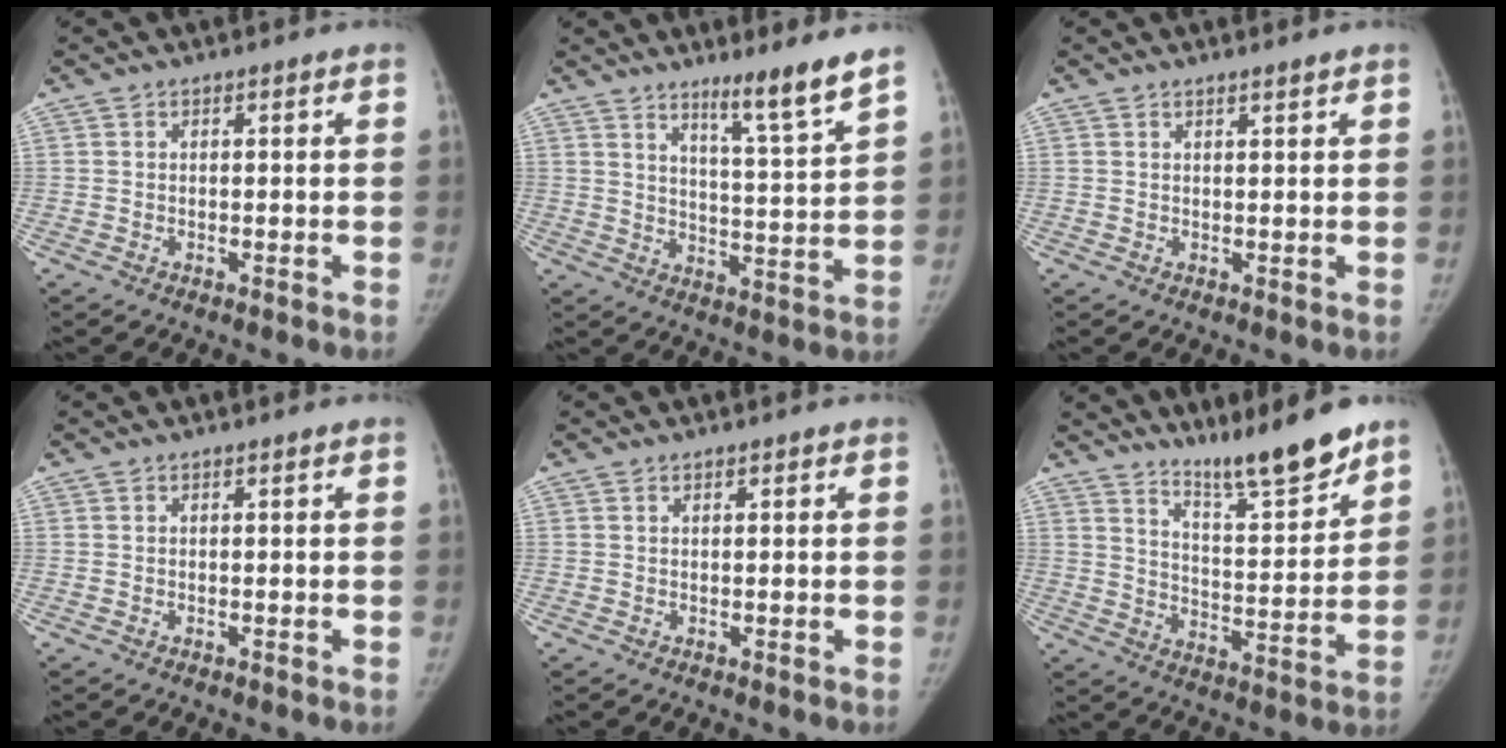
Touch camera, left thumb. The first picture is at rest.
{"total": 9.1, "force": [6.9, -0.4, 5.9], "torque": [-0.088, -0.062, 0.111]}
{"total": 1.0, "force": [0.9, -0.1, 0.5], "torque": [-0.009, -0.007, 0.016]}
{"total": 0.0}
{"total": 0.5, "force": [0.4, 0.2, 0.3], "torque": [-0.004, -0.002, 0.005]}
{"total": 12.9, "force": [10.7, 1.4, 7.1], "torque": [-0.090, -0.081, 0.181]}